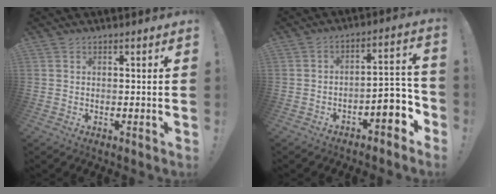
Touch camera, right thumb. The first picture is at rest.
{"total": 9.2, "force": [-3.9, 4.1, 7.2], "torque": [-0.084, 0.017, -0.066]}